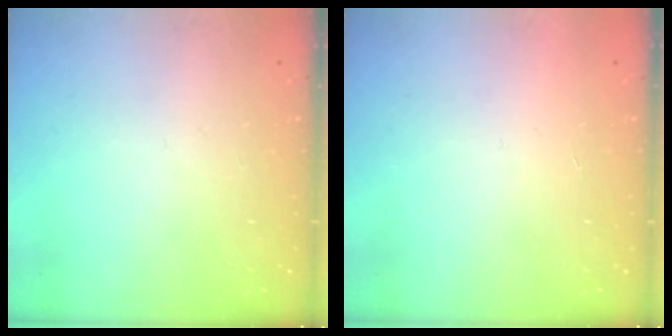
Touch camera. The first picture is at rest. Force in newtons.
{"total": 1.5, "press": 1.5, "slide": 0.1}